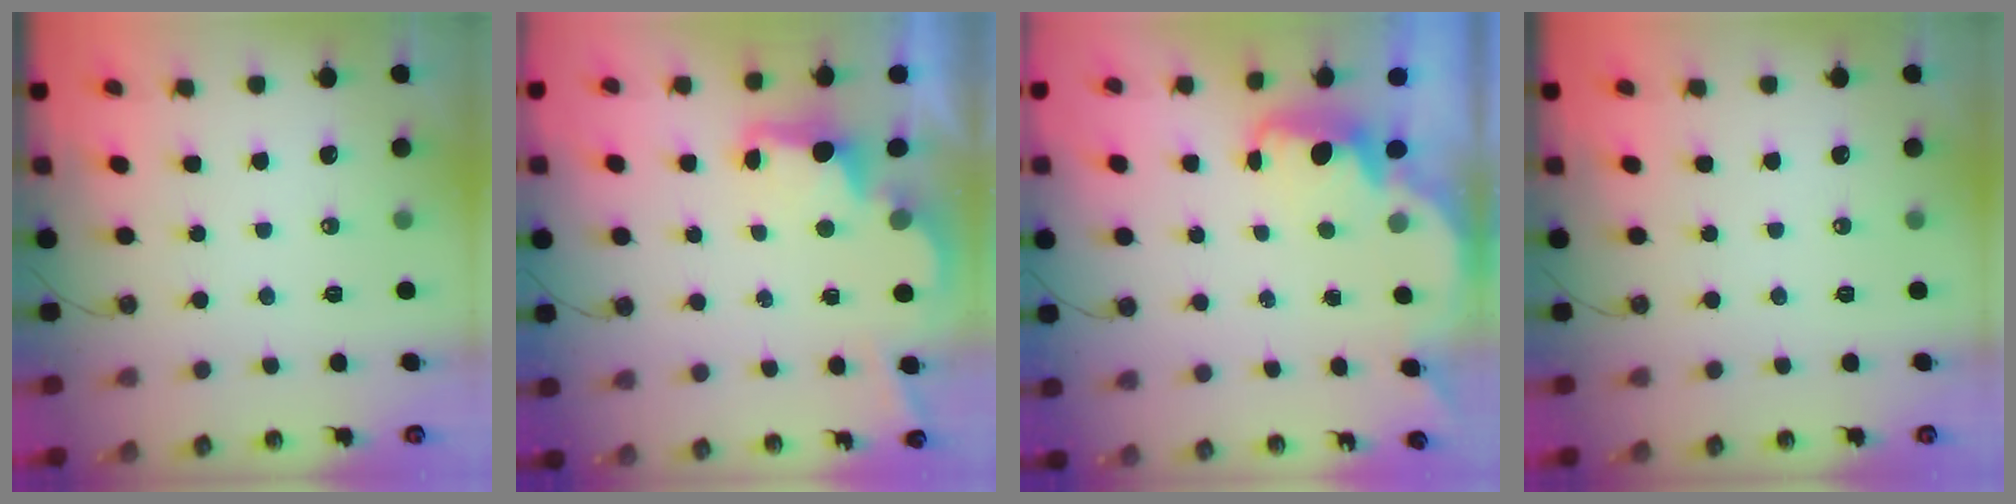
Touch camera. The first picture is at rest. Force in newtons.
{"total": 2.7, "press": 2.6, "slide": 0.8}
{"total": 2.2, "press": 2.1, "slide": 0.6}
{"total": 0.0}